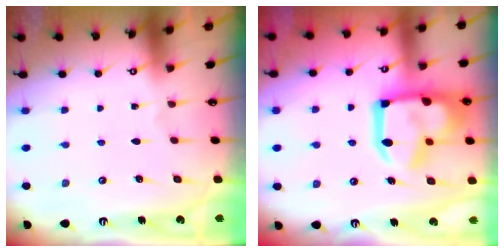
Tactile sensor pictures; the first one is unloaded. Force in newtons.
{"total": 20.2, "press": 20.1, "slide": 2.3}